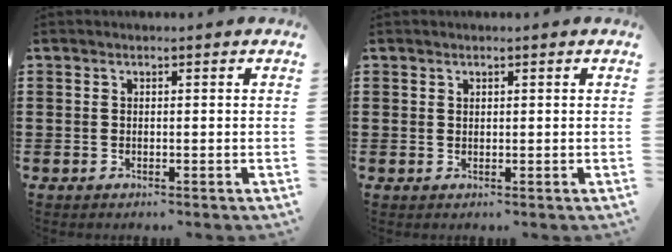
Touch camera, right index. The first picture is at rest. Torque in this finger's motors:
{"motor_torque": [-0.72, 1.35, -0.03, 0.00]}